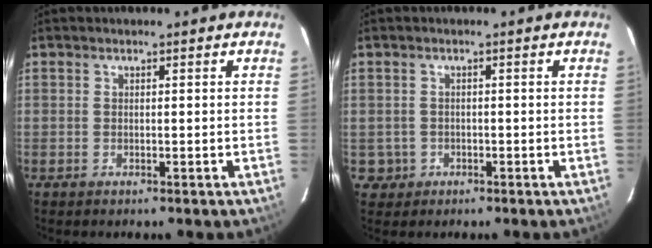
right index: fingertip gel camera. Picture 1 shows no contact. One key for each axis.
{"total": 2.9, "fx": -0.7, "fy": 2.8, "fz": 0.1, "tx": -0.006, "ty": 0.011, "tz": -0.004}